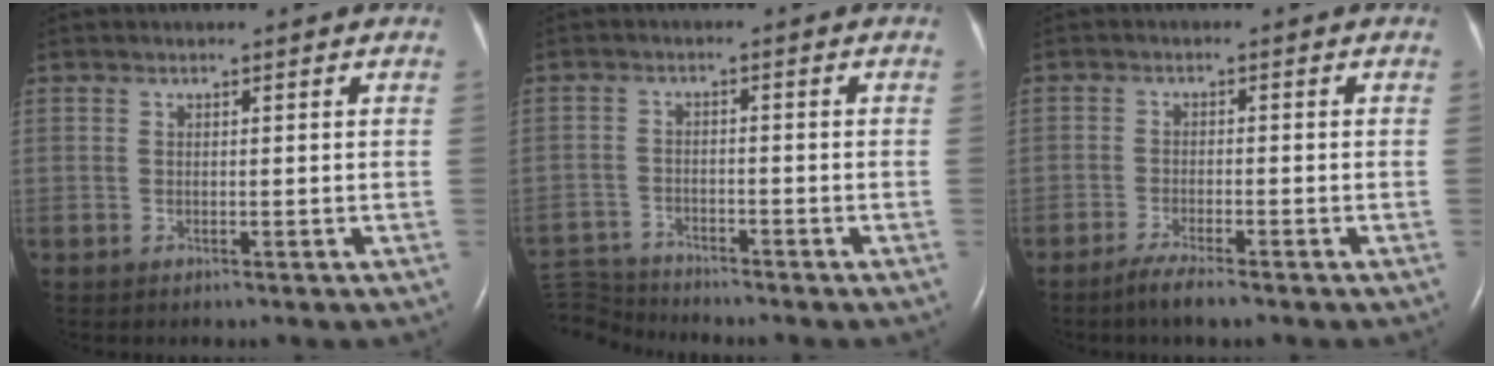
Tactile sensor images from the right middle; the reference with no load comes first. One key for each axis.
{"total": 7.3, "fx": -7.3, "fy": 0.4, "fz": -0.3, "tx": -0.005, "ty": 0.002, "tz": -0.140}
{"total": 3.2, "fx": -2.6, "fy": 0.2, "fz": 2.0, "tx": -0.046, "ty": -0.006, "tz": -0.050}